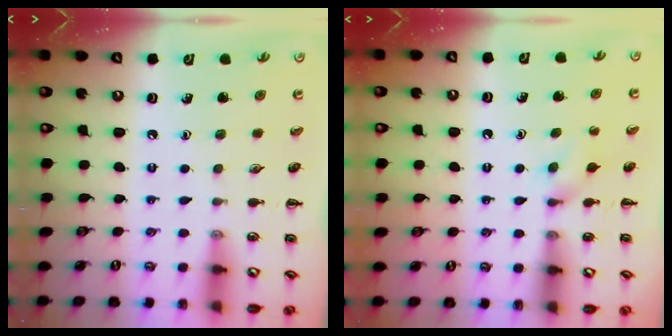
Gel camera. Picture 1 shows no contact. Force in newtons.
{"total": 4.7, "press": 4.3, "slide": 1.7}